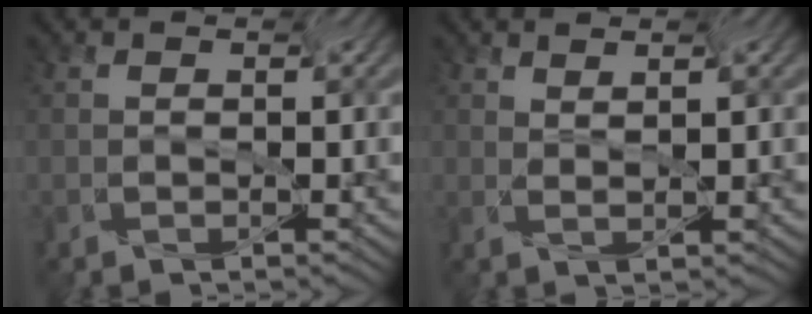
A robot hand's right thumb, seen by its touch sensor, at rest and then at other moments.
{"total": 2.4, "force": [2.1, -0.4, 0.9], "torque": [-0.016, -0.010, 0.038]}